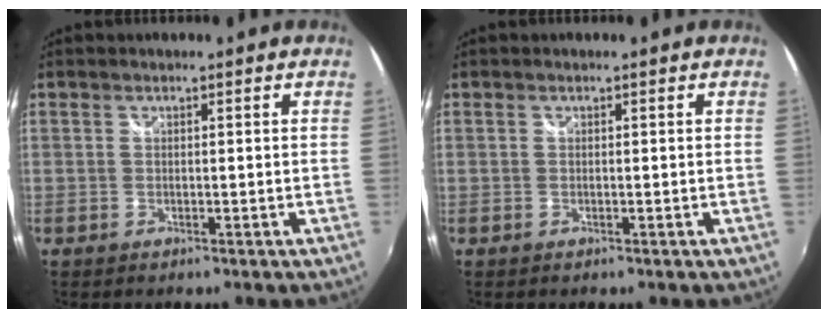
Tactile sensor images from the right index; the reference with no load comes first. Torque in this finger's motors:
{"motor_torque": [0.00, 0.00, 0.00, 0.00]}